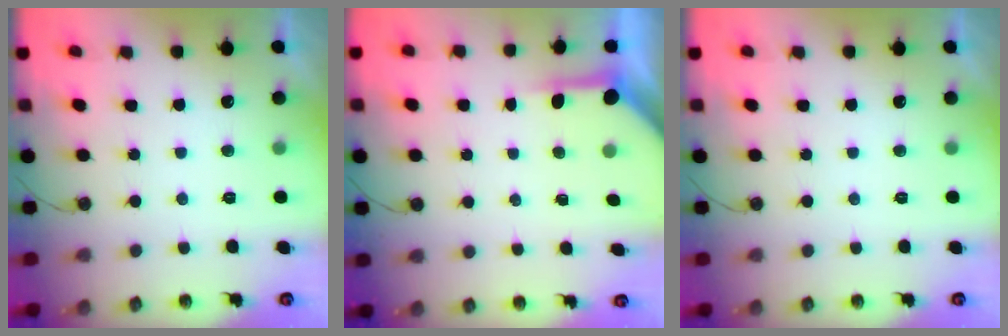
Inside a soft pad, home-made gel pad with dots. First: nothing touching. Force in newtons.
{"total": 5.0, "press": 4.9, "slide": 0.6}
{"total": 0.0}